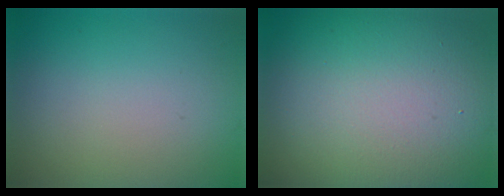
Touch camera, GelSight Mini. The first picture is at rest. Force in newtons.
{"total": 17.6, "press": 17.6, "slide": 0.7}